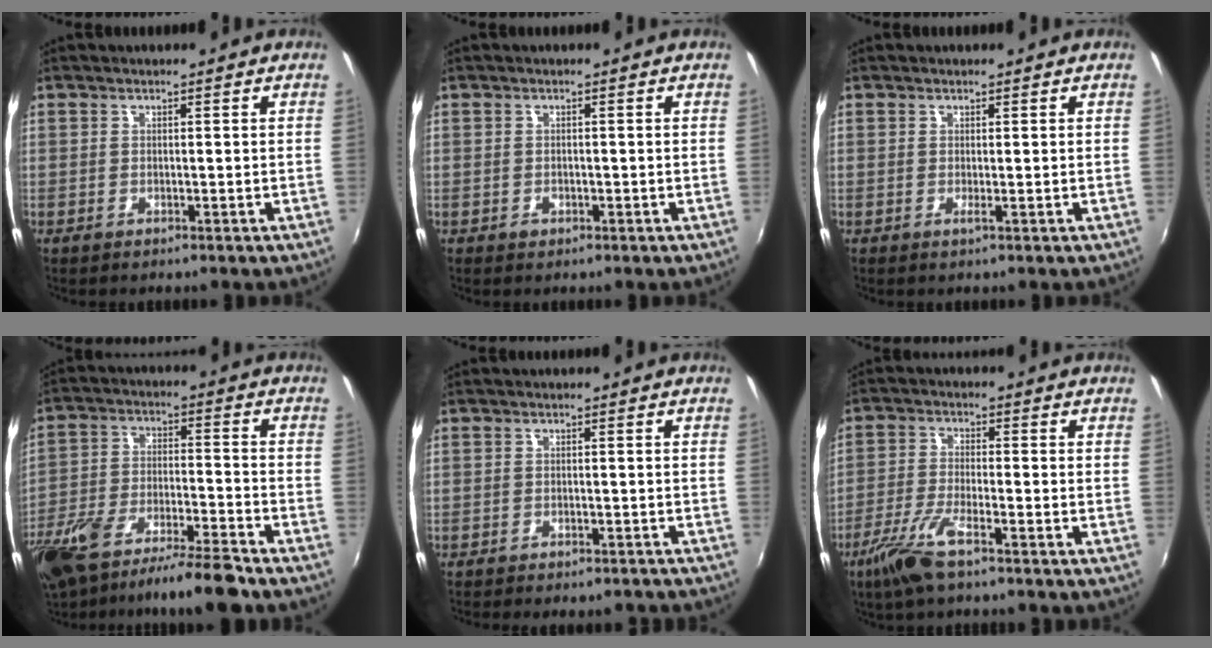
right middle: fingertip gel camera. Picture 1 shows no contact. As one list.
[{"total": 1.2, "force": [-0.7, 0.9, 0.4], "torque": [-0.006, -0.002, -0.010]}, {"total": 0.5, "force": [0.1, -0.2, 0.4], "torque": [-0.009, -0.004, -0.002]}, {"total": 16.1, "force": [-12.7, 2.6, 9.5], "torque": [-0.196, -0.031, -0.222]}, {"total": 7.0, "force": [-6.3, 1.9, 2.4], "torque": [-0.057, -0.010, -0.079]}, {"total": 8.2, "force": [-5.4, 1.4, 6.0], "torque": [-0.138, -0.011, -0.108]}]